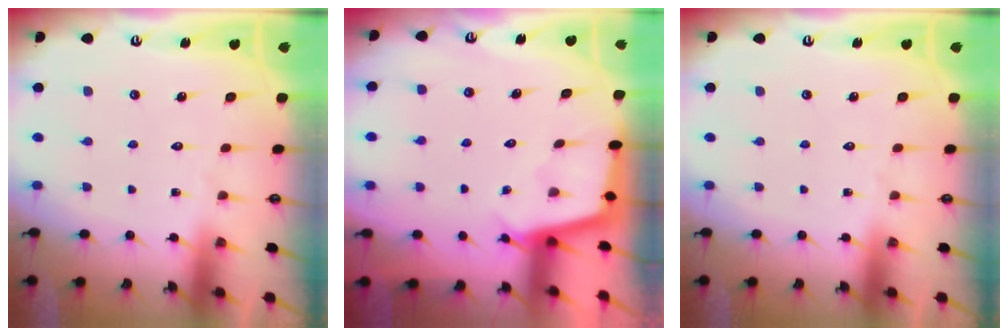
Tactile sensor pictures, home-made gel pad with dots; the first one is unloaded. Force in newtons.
{"total": 2.5, "press": 2.5, "slide": 0.2}
{"total": 0.0}